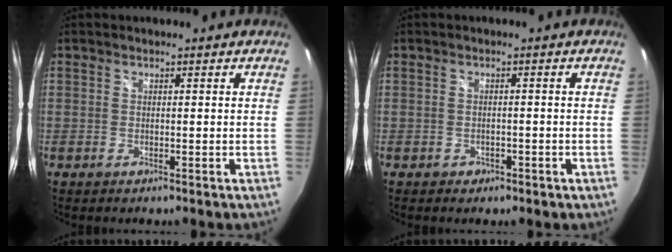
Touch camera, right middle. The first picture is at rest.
{"total": 2.4, "force": [-1.2, 2.0, 0.8], "torque": [-0.016, -0.001, -0.012]}